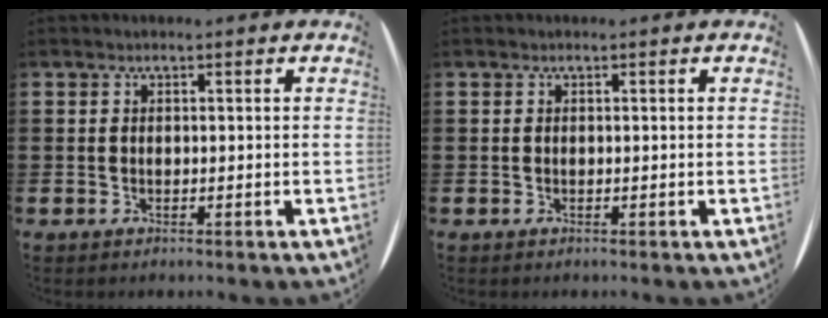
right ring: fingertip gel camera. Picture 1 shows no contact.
{"total": 0.0}